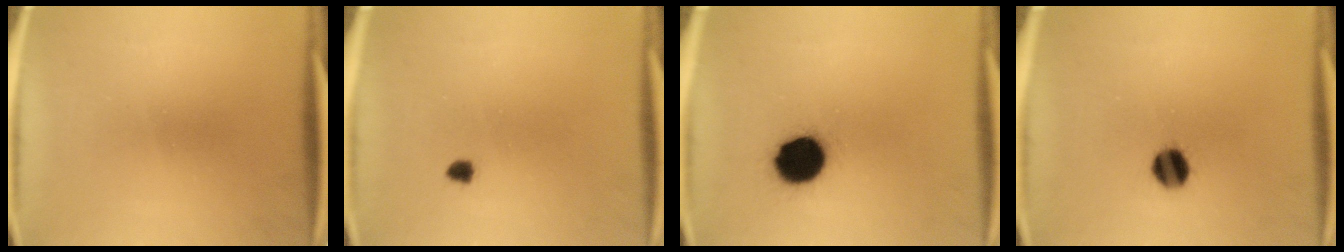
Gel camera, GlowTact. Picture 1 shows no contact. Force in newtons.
{"total": 1.1}
{"total": 13.0}
{"total": 6.0}